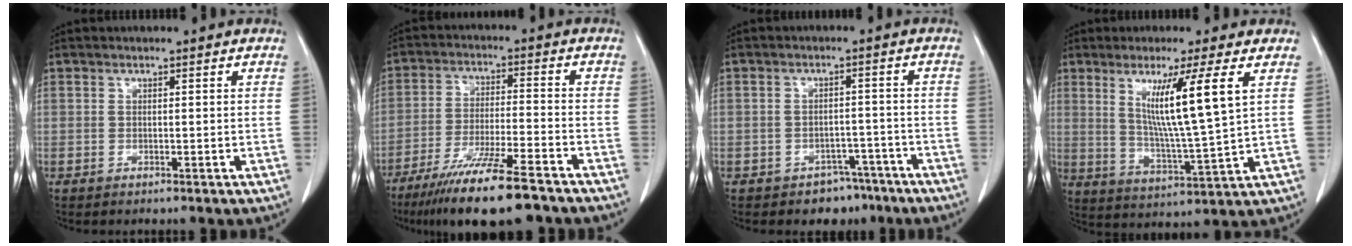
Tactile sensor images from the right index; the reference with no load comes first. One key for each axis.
{"total": 14.6, "fx": -10.9, "fy": 1.1, "fz": 9.7, "tx": -0.175, "ty": -0.040, "tz": -0.182}
{"total": 4.9, "fx": -3.4, "fy": 3.5, "fz": 0.5, "tx": 0.006, "ty": 0.020, "tz": -0.041}
{"total": 11.2, "fx": 4.2, "fy": -1.3, "fz": 10.3, "tx": -0.179, "ty": -0.022, "tz": 0.078}